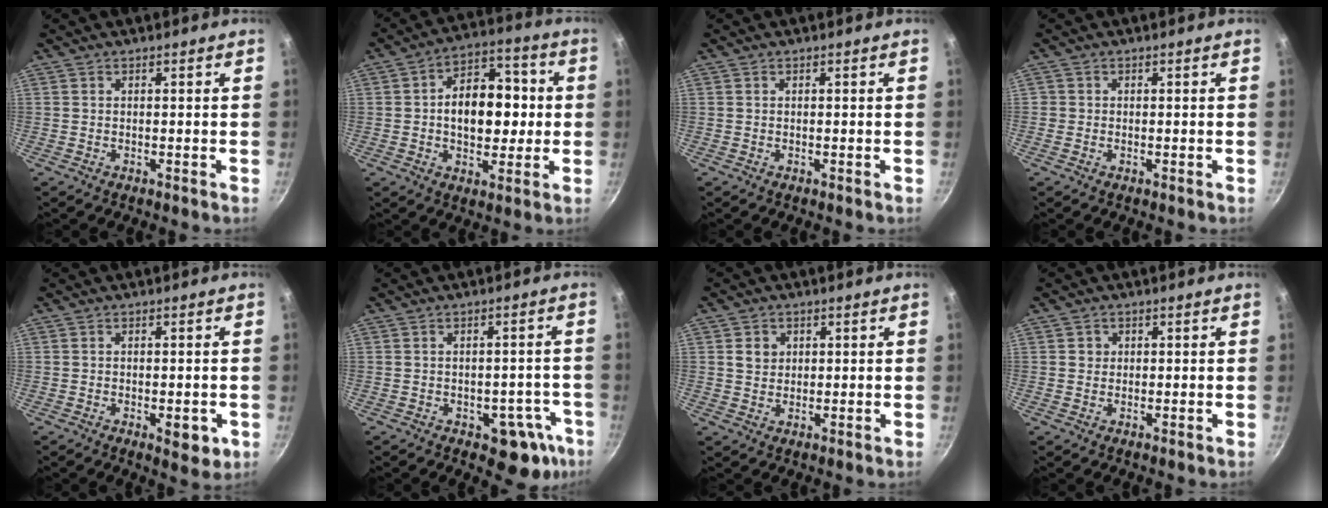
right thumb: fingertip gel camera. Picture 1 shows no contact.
{"total": 14.0, "force": [0.3, 8.9, 10.8], "torque": [-0.121, 0.027, 0.001]}
{"total": 0.0}
{"total": 0.8, "force": [-0.1, 0.8, 0.0], "torque": [0.004, 0.005, -0.004]}
{"total": 4.7, "force": [-1.4, 2.0, 4.0], "torque": [-0.042, -0.004, -0.014]}
{"total": 8.0, "force": [-4.2, 4.3, 5.3], "torque": [-0.032, 0.030, -0.045]}
{"total": 3.4, "force": [1.0, 3.0, 1.3], "torque": [-0.006, -0.004, 0.019]}
{"total": 1.5, "force": [0.3, 1.5, 0.3], "torque": [0.004, 0.001, 0.002]}